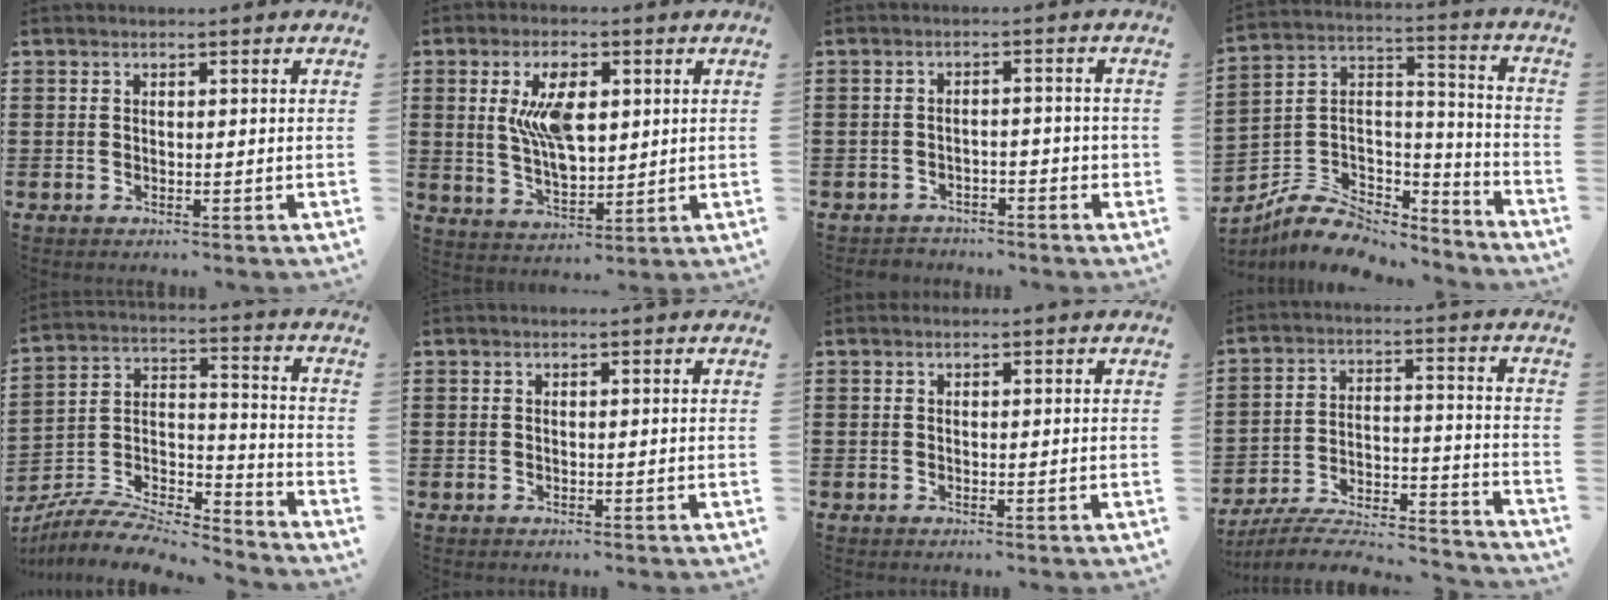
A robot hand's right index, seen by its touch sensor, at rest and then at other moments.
{"total": 8.9, "force": [1.9, 4.2, 7.6], "torque": [-0.153, 0.008, 0.030]}
{"total": 2.1, "force": [-1.9, 0.9, 0.5], "torque": [-0.016, 0.005, -0.041]}
{"total": 8.2, "force": [-6.1, 4.4, 3.3], "torque": [-0.072, 0.018, -0.116]}
{"total": 7.4, "force": [-6.8, 1.5, 2.3], "torque": [-0.045, 0.000, -0.136]}
{"total": 0.0}
{"total": 0.0}
{"total": 6.5, "force": [-5.9, 1.0, 2.5], "torque": [-0.049, -0.003, -0.118]}